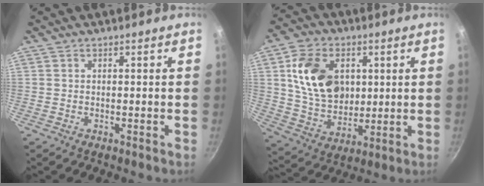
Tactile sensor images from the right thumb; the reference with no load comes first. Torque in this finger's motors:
{"motor_torque": [0.94, 0.96, 1.30, 0.61, 0.14]}